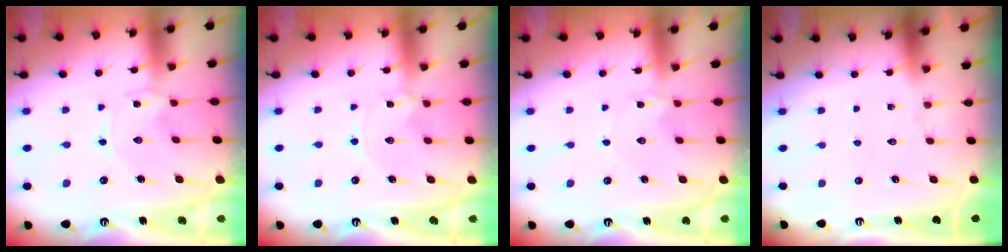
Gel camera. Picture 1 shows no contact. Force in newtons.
{"total": 1.7, "press": 1.7, "slide": 0.2}
{"total": 1.4, "press": 1.4, "slide": 0.2}
{"total": 0.0}